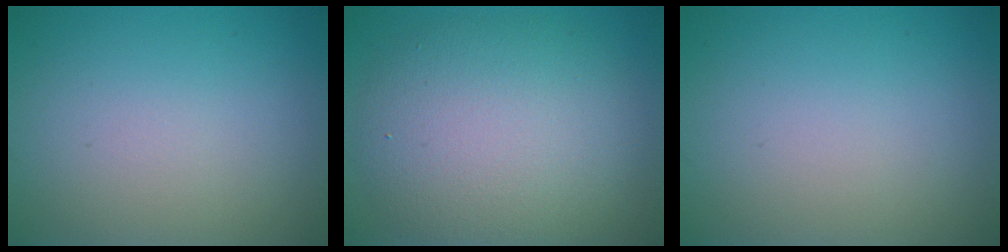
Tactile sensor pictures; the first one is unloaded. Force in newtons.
{"total": 8.7, "press": 8.7, "slide": 0.4}
{"total": 0.0}